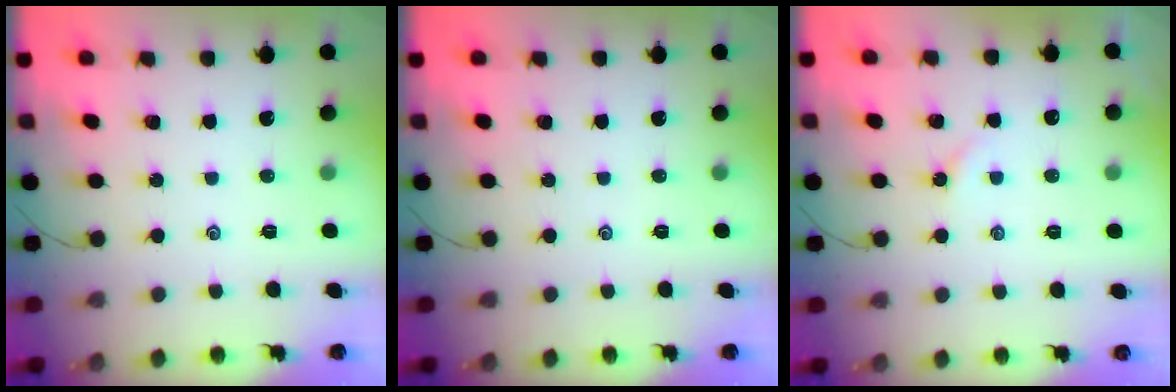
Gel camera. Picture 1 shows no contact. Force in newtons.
{"total": 0.0}
{"total": 3.0, "press": 2.9, "slide": 0.6}